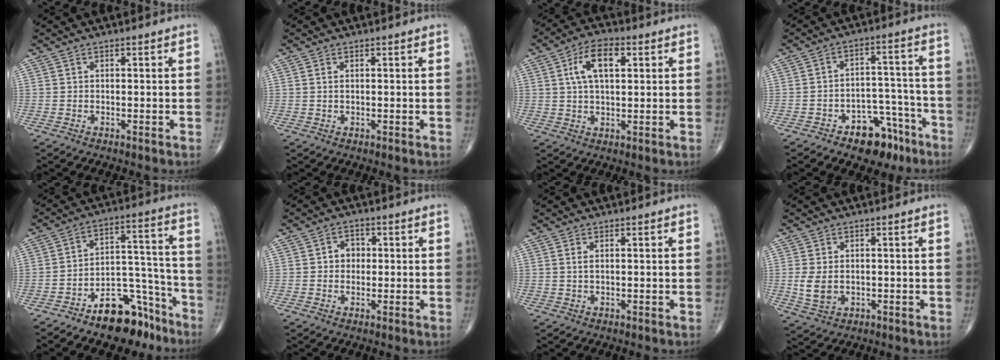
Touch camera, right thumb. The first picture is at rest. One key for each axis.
{"total": 0.7, "fx": 0.2, "fy": 0.3, "fz": 0.6, "tx": -0.016, "ty": 0.004, "tz": 0.007}
{"total": 8.6, "fx": 2.5, "fy": 4.3, "fz": 7.1, "tx": -0.122, "ty": 0.007, "tz": 0.043}
{"total": 10.5, "fx": -6.8, "fy": 6.1, "fz": 5.1, "tx": -0.027, "ty": 0.069, "tz": -0.096}
{"total": 13.6, "fx": -9.6, "fy": 6.7, "fz": 7.0, "tx": -0.056, "ty": 0.102, "tz": -0.151}
{"total": 3.2, "fx": 0.2, "fy": 2.7, "fz": 1.6, "tx": -0.002, "ty": 0.007, "tz": -0.002}
{"total": 1.1, "fx": 0.3, "fy": 0.4, "fz": 1.0, "tx": -0.025, "ty": 0.003, "tz": 0.010}
{"total": 4.8, "fx": -0.2, "fy": 3.5, "fz": 3.3, "tx": -0.062, "ty": -0.007, "tz": 0.003}